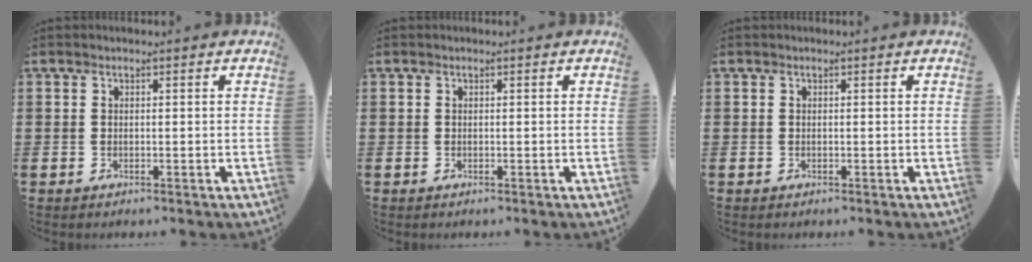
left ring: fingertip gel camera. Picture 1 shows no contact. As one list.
[{"total": 0.0}, {"total": 0.0}]